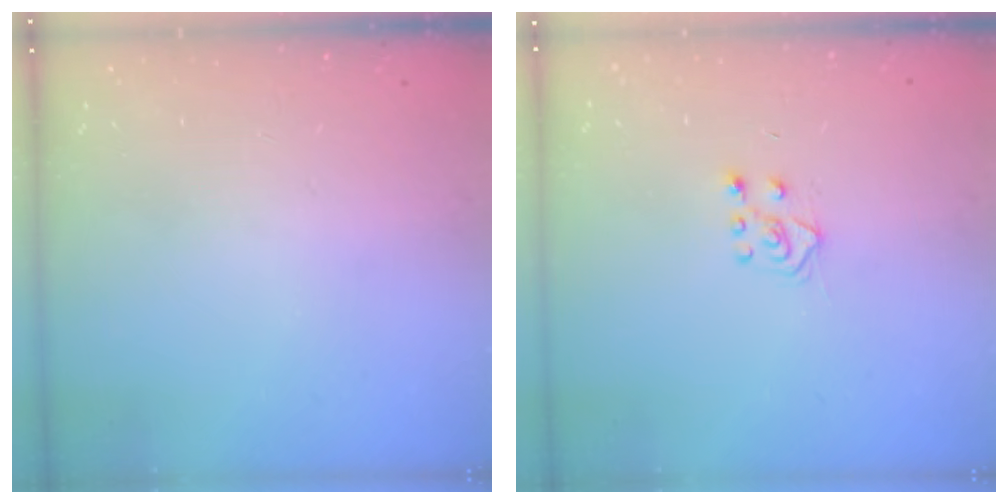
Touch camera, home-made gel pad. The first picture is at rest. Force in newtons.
{"total": 6.1, "press": 6.1, "slide": 0.5}